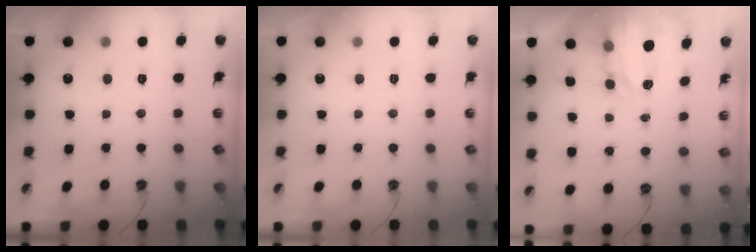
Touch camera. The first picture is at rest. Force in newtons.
{"total": 0.0}
{"total": 3.9, "press": 3.9, "slide": 0.3}